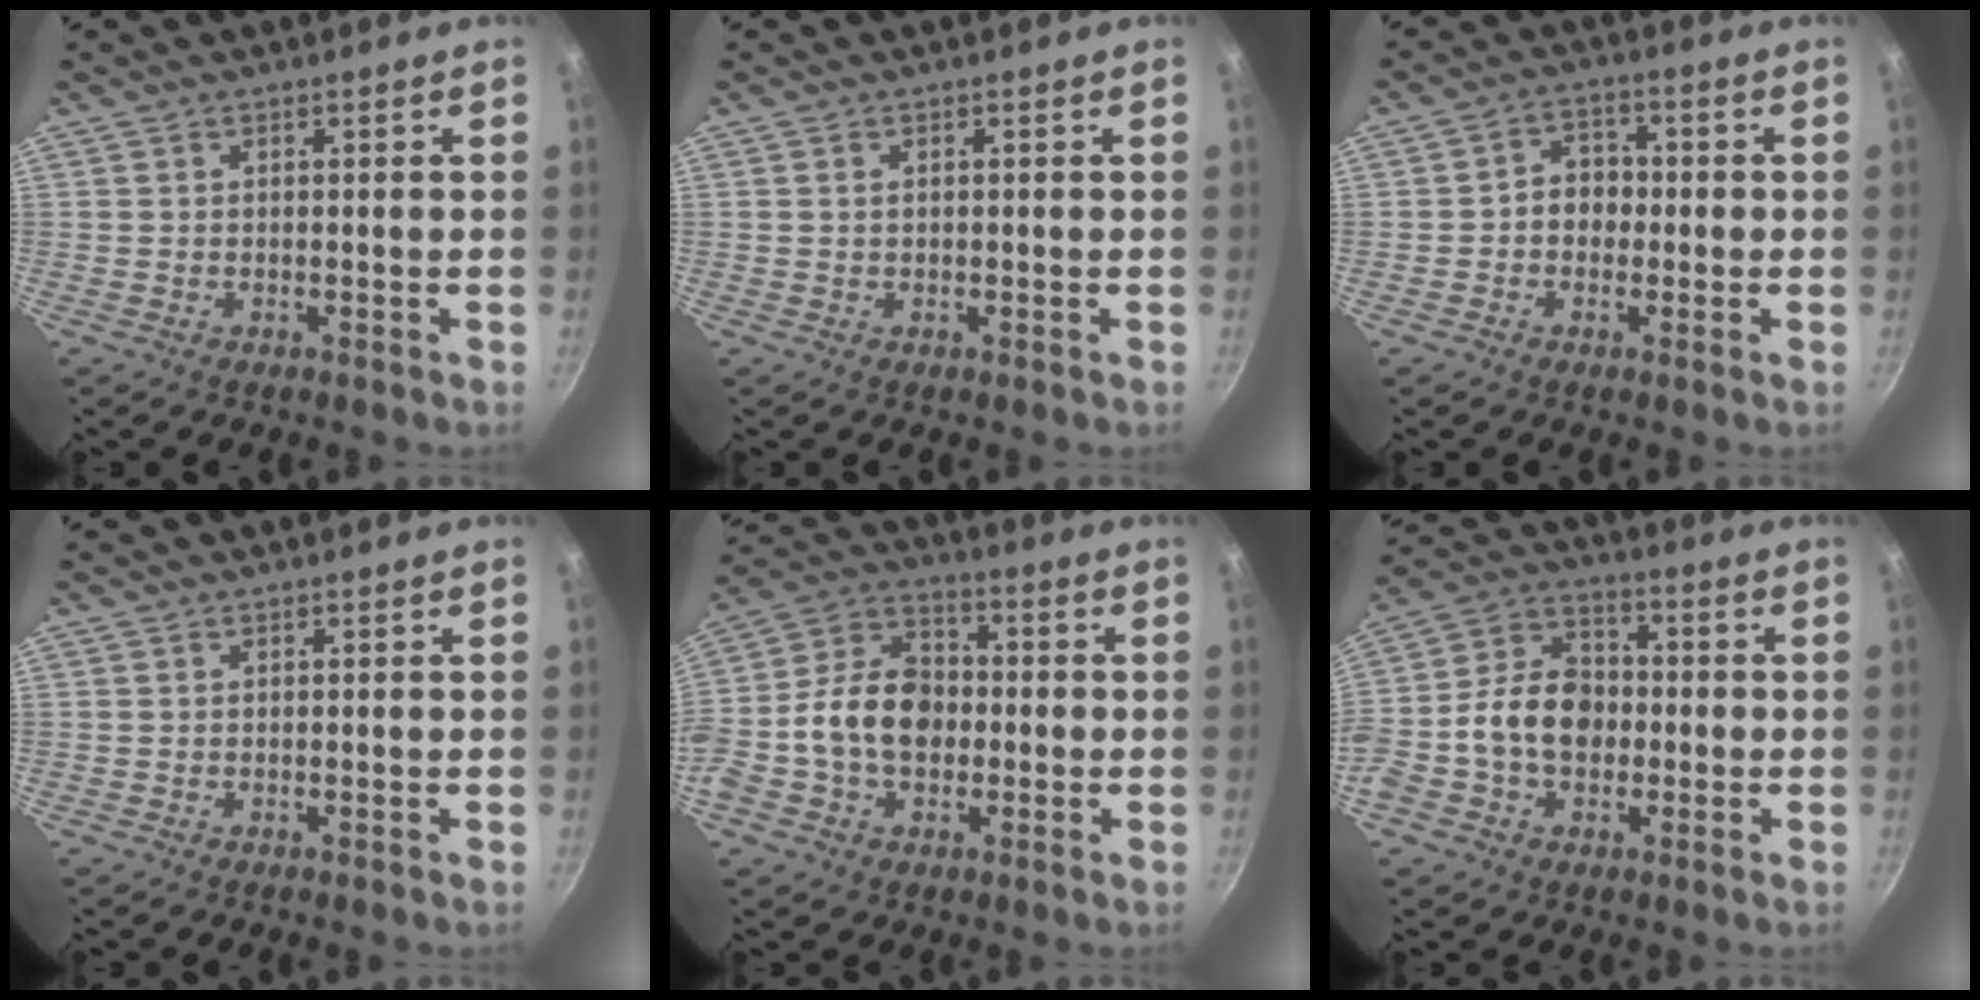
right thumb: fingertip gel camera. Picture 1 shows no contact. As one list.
[{"total": 0.7, "force": [0.2, 0.5, 0.5], "torque": [-0.007, 0.003, 0.003]}, {"total": 5.3, "force": [-0.7, 4.4, 2.8], "torque": [-0.010, 0.017, -0.017]}, {"total": 0.0}, {"total": 15.1, "force": [-1.7, 10.9, 10.2], "torque": [-0.153, 0.037, -0.048]}, {"total": 14.0, "force": [-1.8, 10.3, 9.3], "torque": [-0.132, 0.036, -0.049]}]